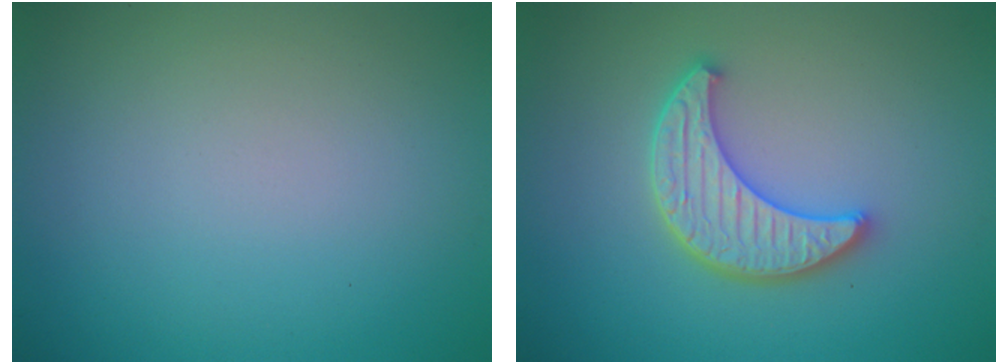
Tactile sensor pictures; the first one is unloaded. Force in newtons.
{"total": 4.5, "press": 4.0, "slide": 2.1}